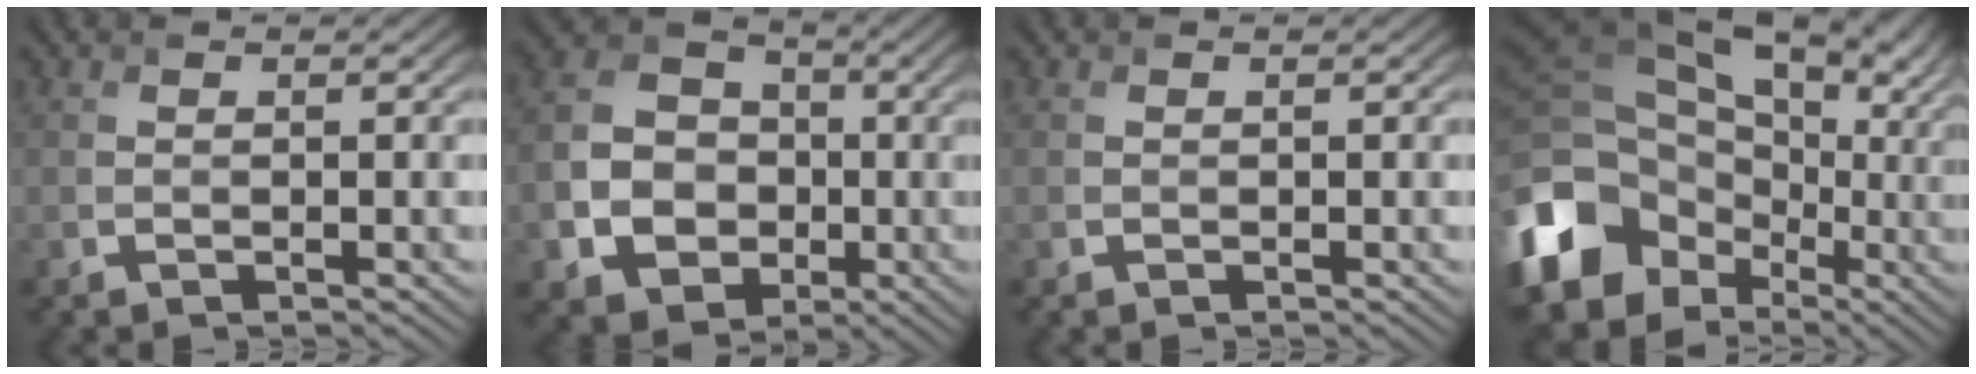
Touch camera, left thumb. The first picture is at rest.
{"total": 10.3, "force": [-2.5, 8.5, 5.2], "torque": [-0.123, -0.021, -0.058]}
{"total": 0.0}
{"total": 19.9, "force": [-1.4, 16.0, 11.7], "torque": [-0.279, -0.025, -0.012]}